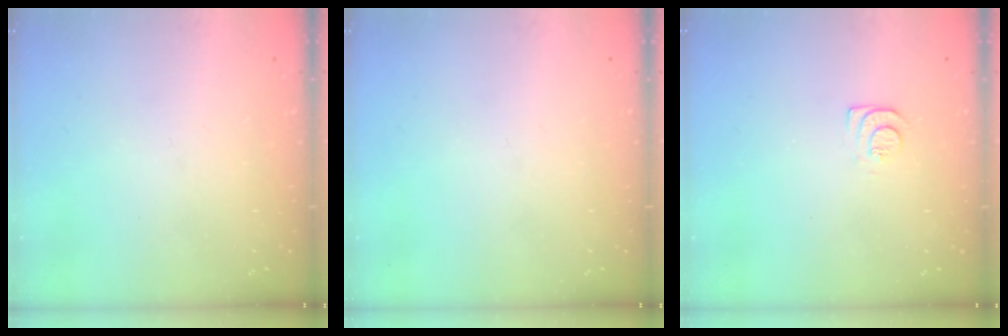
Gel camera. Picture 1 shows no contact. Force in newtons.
{"total": 0.0}
{"total": 6.7, "press": 6.6, "slide": 0.7}